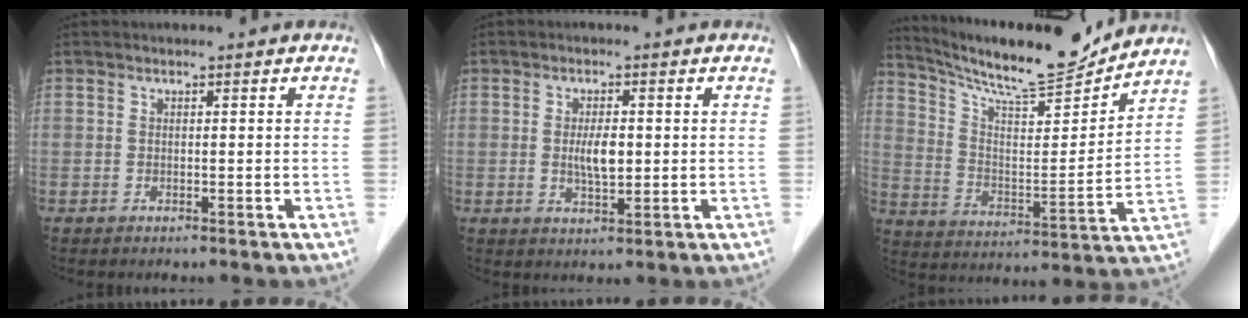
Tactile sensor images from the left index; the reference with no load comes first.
{"total": 3.7, "force": [0.2, 1.3, 3.5], "torque": [-0.067, -0.003, 0.007]}
{"total": 15.7, "force": [14.9, 0.2, 4.8], "torque": [-0.098, -0.013, 0.250]}